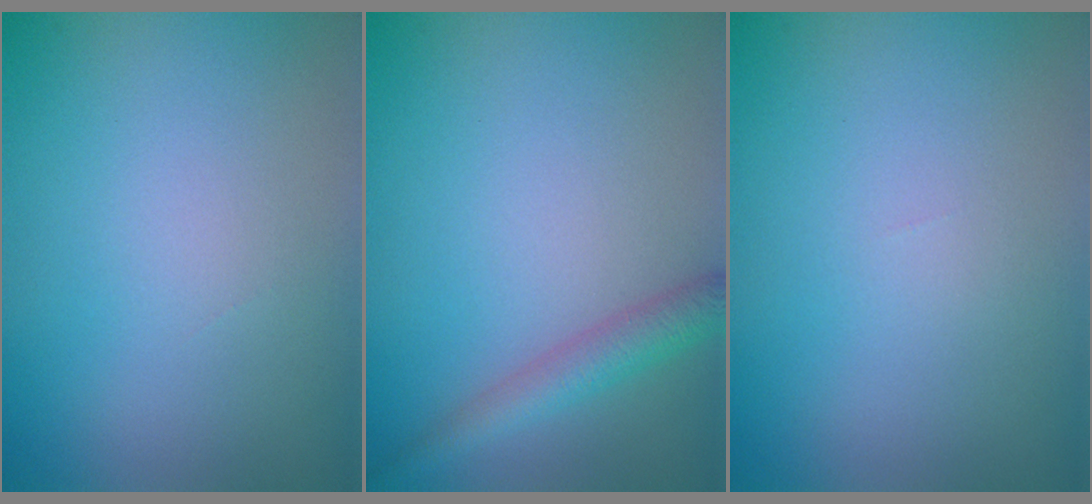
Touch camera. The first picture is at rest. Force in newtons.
{"total": 2.8, "press": 2.8, "slide": 0.1}
{"total": 0.0}